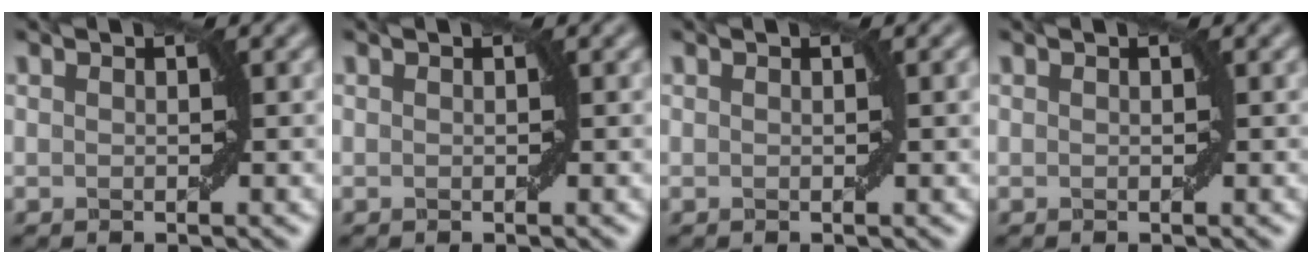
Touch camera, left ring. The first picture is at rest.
{"total": 0.0}
{"total": 0.6, "force": [0.1, 0.0, 0.6], "torque": [-0.007, 0.001, 0.002]}
{"total": 0.0}